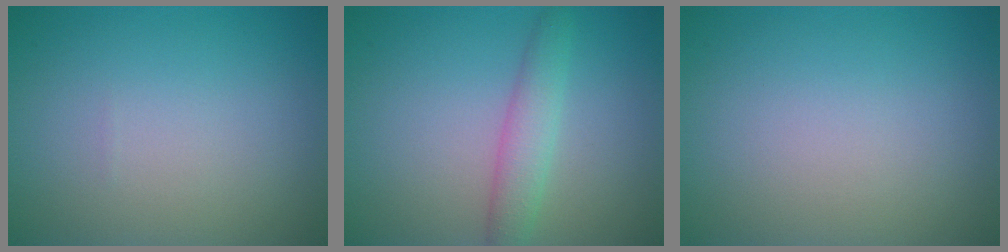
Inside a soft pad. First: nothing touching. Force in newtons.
{"total": 2.7, "press": 2.7, "slide": 0.0}
{"total": 0.0}